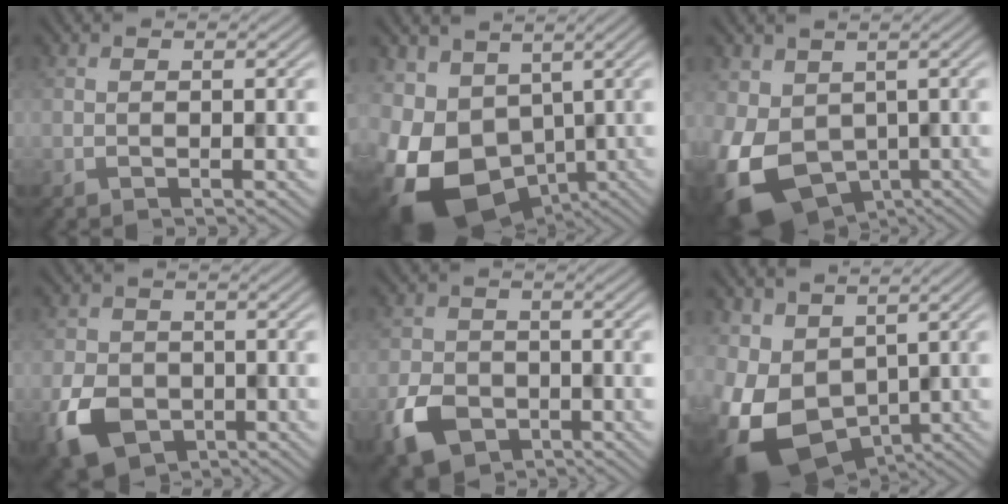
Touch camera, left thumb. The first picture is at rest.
{"total": 14.6, "force": [-3.7, 10.1, 9.8], "torque": [-0.236, -0.028, -0.051]}
{"total": 12.0, "force": [-2.0, 8.9, 7.8], "torque": [-0.195, -0.032, -0.027]}
{"total": 7.9, "force": [-3.3, 5.8, 4.1], "torque": [-0.103, -0.021, -0.069]}
{"total": 6.8, "force": [-3.4, 4.9, 3.4], "torque": [-0.082, -0.012, -0.071]}
{"total": 12.1, "force": [-1.2, 8.8, 8.2], "torque": [-0.214, -0.036, -0.005]}